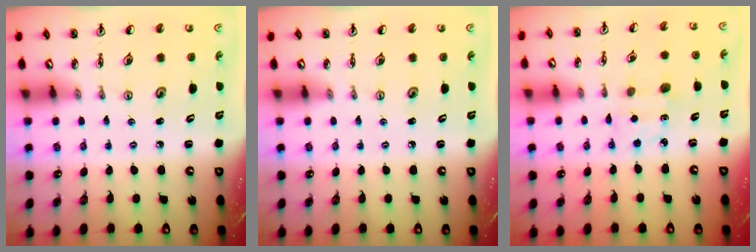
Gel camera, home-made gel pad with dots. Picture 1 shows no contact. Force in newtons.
{"total": 0.0}
{"total": 1.7, "press": 1.5, "slide": 0.8}